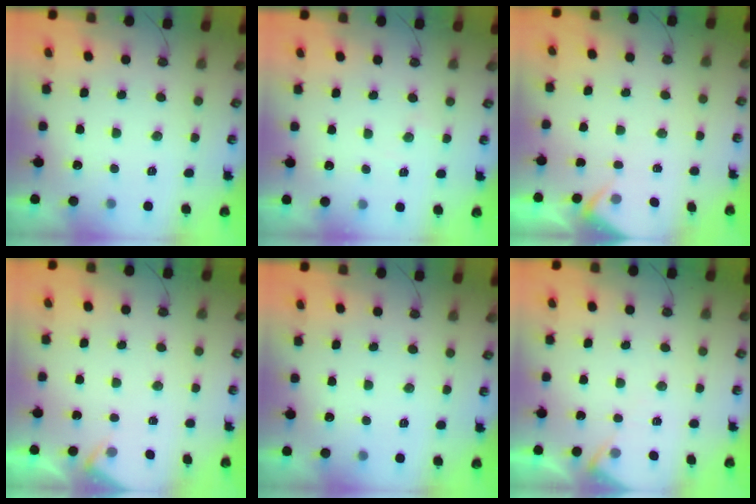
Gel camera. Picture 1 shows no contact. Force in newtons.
{"total": 2.1, "press": 2.1, "slide": 0.4}
{"total": 2.8, "press": 2.7, "slide": 0.4}
{"total": 2.7, "press": 2.6, "slide": 0.5}
{"total": 0.0}
{"total": 5.3, "press": 5.2, "slide": 0.5}